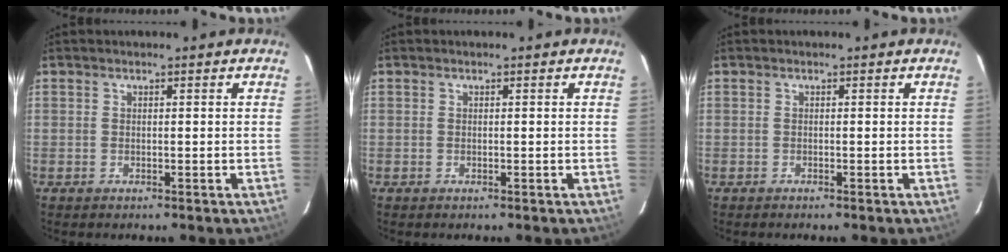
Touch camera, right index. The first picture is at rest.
{"total": 0.0}
{"total": 0.0}